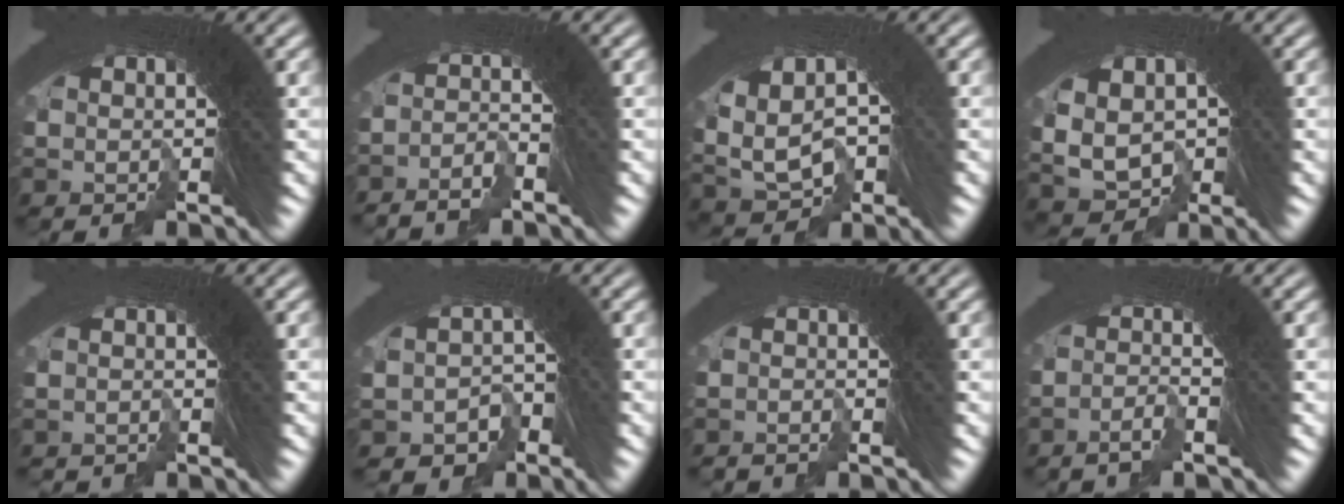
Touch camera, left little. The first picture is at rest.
{"total": 3.6, "force": [-3.4, 0.3, -1.0], "torque": [0.017, -0.006, -0.061]}
{"total": 6.6, "force": [-2.4, 5.6, 2.5], "torque": [-0.088, -0.025, -0.026]}
{"total": 7.0, "force": [-3.1, 5.9, 2.0], "torque": [-0.088, -0.044, -0.033]}
{"total": 1.7, "force": [-1.0, 0.0, -1.4], "torque": [0.017, -0.003, -0.017]}
{"total": 6.5, "force": [-4.8, 4.0, -1.6], "torque": [-0.015, -0.036, -0.071]}
{"total": 2.2, "force": [-1.8, -0.1, -1.3], "torque": [0.013, -0.008, -0.029]}
{"total": 2.2, "force": [-2.2, 0.1, 0.1], "torque": [0.006, 0.003, -0.046]}